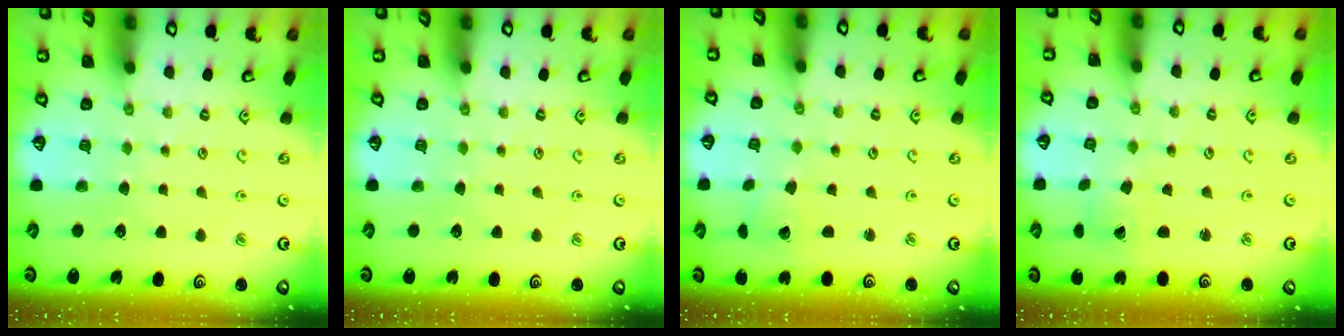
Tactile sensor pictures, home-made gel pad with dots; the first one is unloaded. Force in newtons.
{"total": 0.0}
{"total": 2.3, "press": 2.3, "slide": 0.1}
{"total": 2.0, "press": 2.0, "slide": 0.2}